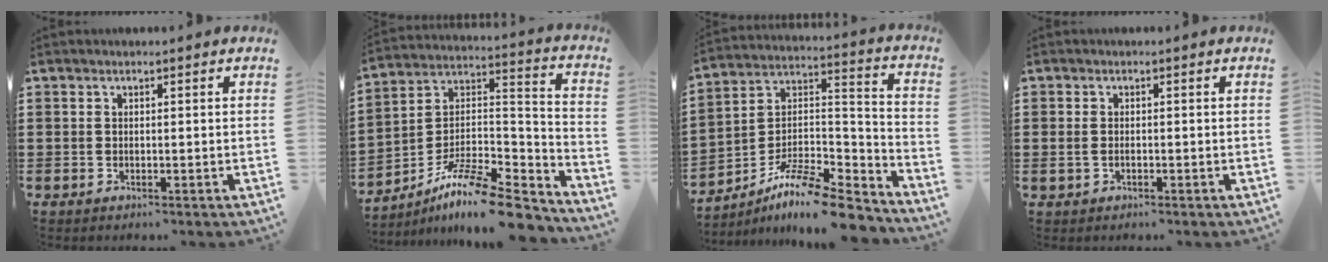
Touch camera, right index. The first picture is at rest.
{"total": 11.6, "force": [-9.4, 2.0, 6.6], "torque": [-0.126, 0.010, -0.185]}
{"total": 10.7, "force": [-8.9, 2.0, 5.6], "torque": [-0.102, 0.015, -0.177]}
{"total": 1.2, "force": [-0.3, 0.7, 0.9], "torque": [-0.026, -0.001, -0.009]}